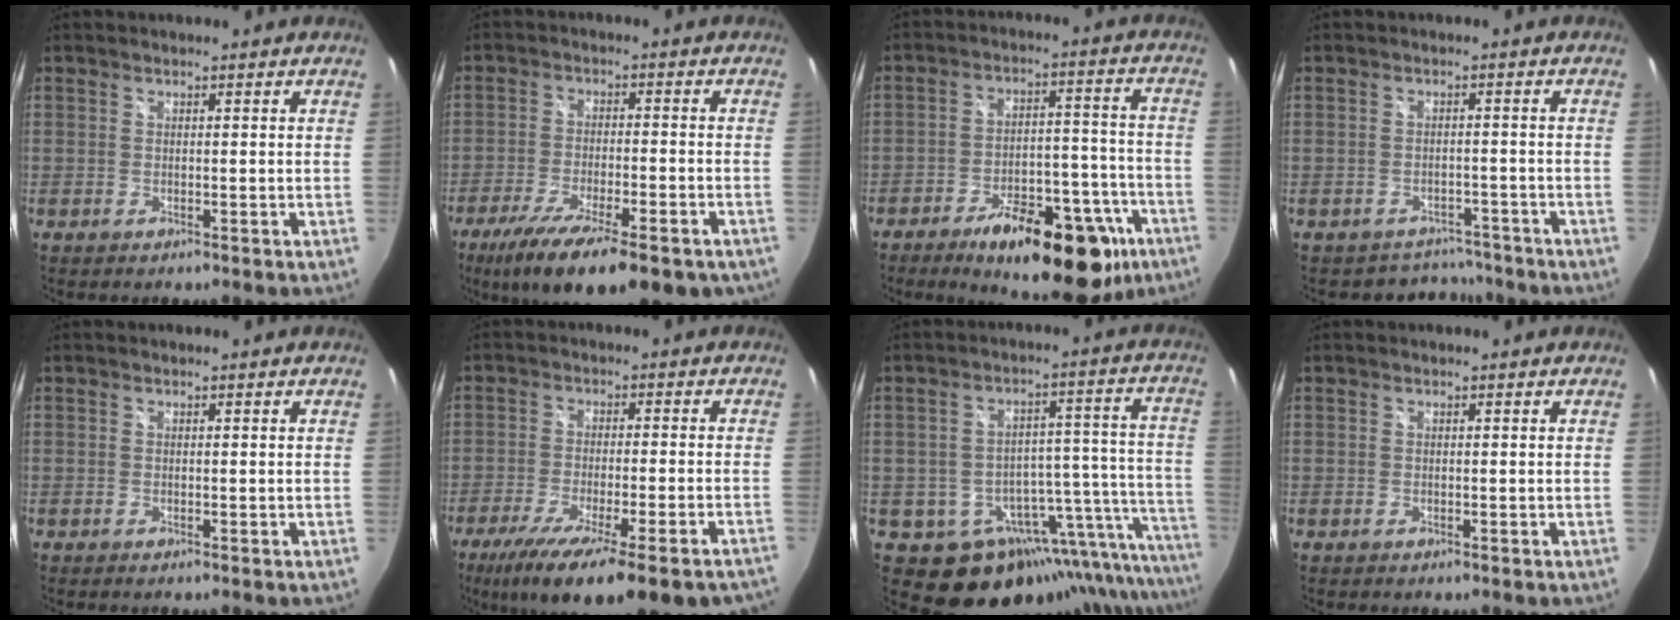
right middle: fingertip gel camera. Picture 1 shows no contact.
{"total": 19.1, "force": [-12.7, 6.1, 12.9], "torque": [-0.237, -0.058, -0.192]}
{"total": 20.7, "force": [-12.8, 8.6, 13.8], "torque": [-0.195, 0.008, -0.164]}
{"total": 5.6, "force": [-4.7, 3.1, 0.1], "torque": [-0.005, 0.015, -0.063]}
{"total": 0.0}
{"total": 20.5, "force": [-14.9, 3.1, 13.7], "torque": [-0.239, -0.075, -0.222]}
{"total": 21.3, "force": [-13.6, 11.5, 11.7], "torque": [-0.147, 0.006, -0.172]}
{"total": 0.0}